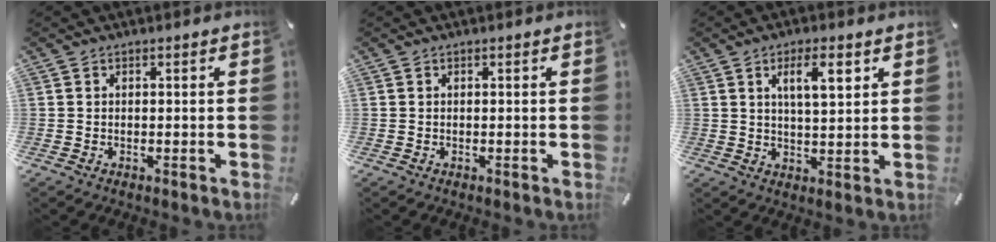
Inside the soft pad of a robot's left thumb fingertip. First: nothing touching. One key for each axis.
{"total": 0.0}
{"total": 7.7, "fx": 3.6, "fy": 2.4, "fz": 6.4, "tx": -0.101, "ty": -0.008, "tz": 0.055}